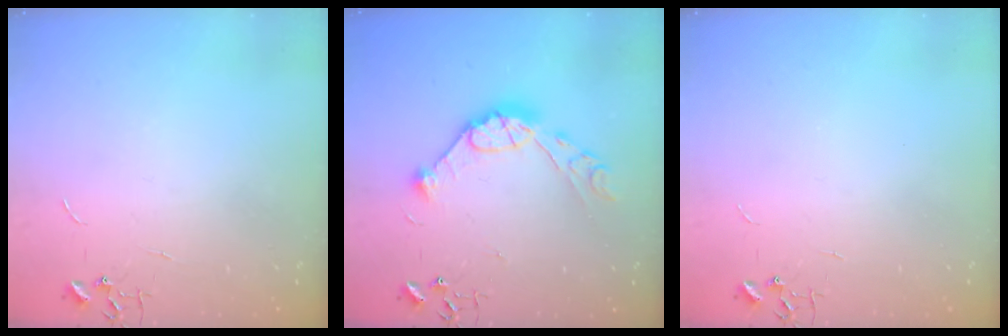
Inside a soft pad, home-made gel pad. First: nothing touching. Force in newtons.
{"total": 12.9, "press": 12.9, "slide": 1.0}
{"total": 0.0}